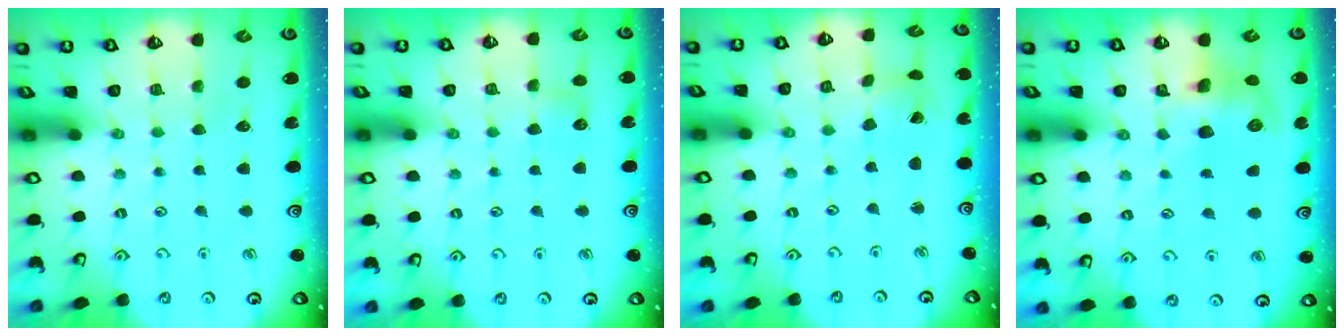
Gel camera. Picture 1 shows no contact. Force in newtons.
{"total": 3.7, "press": 3.7, "slide": 0.4}
{"total": 1.4, "press": 1.4, "slide": 0.2}
{"total": 9.1, "press": 9.1, "slide": 0.6}